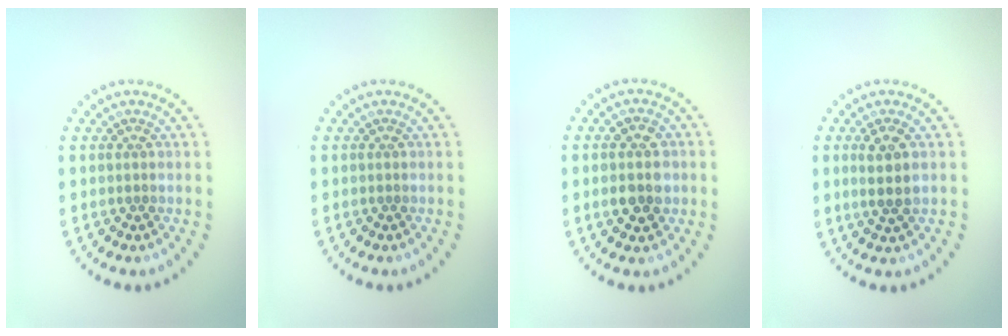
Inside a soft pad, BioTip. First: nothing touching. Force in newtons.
{"total": 0.0}
{"total": 3.8, "press": 3.8, "slide": 0.2}
{"total": 2.5, "press": 2.3, "slide": 1.0}